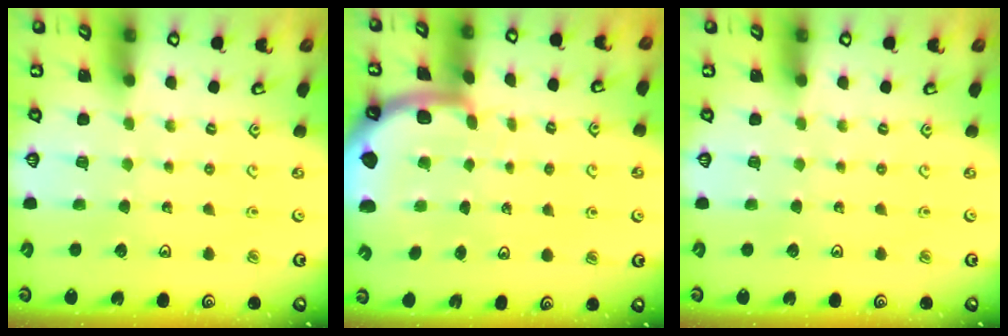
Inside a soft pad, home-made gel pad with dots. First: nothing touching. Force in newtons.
{"total": 2.5, "press": 2.4, "slide": 0.5}
{"total": 0.0}